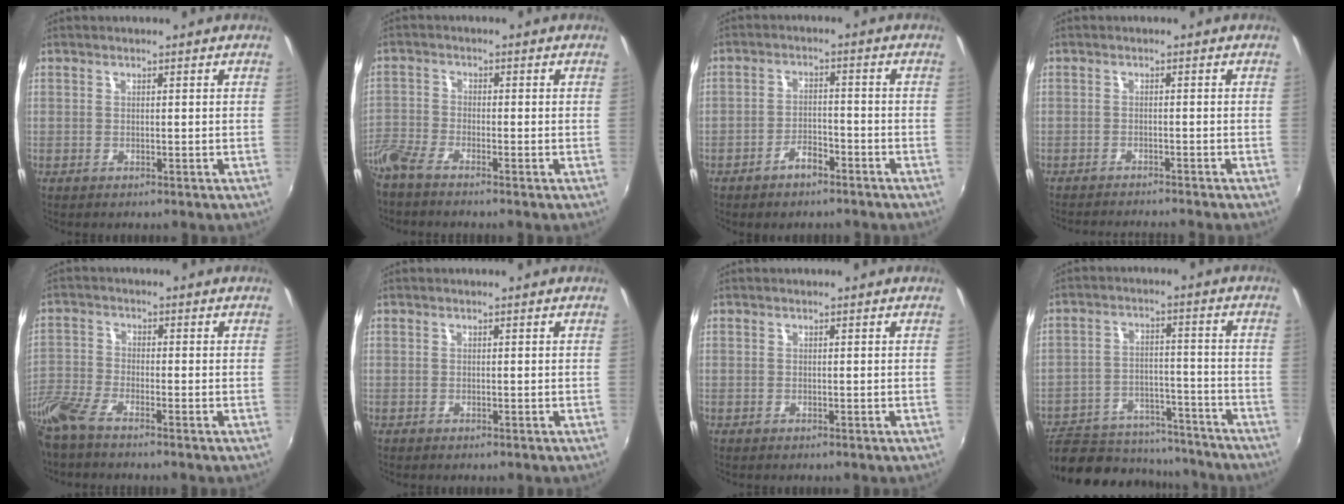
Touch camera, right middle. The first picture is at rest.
{"total": 4.6, "force": [-4.1, 0.5, 2.1], "torque": [-0.061, -0.012, -0.091]}
{"total": 4.0, "force": [-3.0, 1.7, 2.0], "torque": [-0.048, 0.004, -0.044]}
{"total": 6.2, "force": [-5.8, -0.5, 2.1], "torque": [-0.050, -0.013, -0.092]}
{"total": 6.8, "force": [-5.6, 1.1, 3.7], "torque": [-0.096, -0.016, -0.119]}
{"total": 0.0}
{"total": 0.0}
{"total": 21.1, "force": [-17.6, 8.4, 7.9], "torque": [-0.171, 0.005, -0.236]}